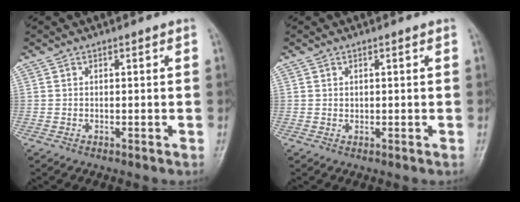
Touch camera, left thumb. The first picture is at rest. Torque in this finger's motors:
{"motor_torque": [-0.03, 0.02, 0.10, -0.01, 0.00]}